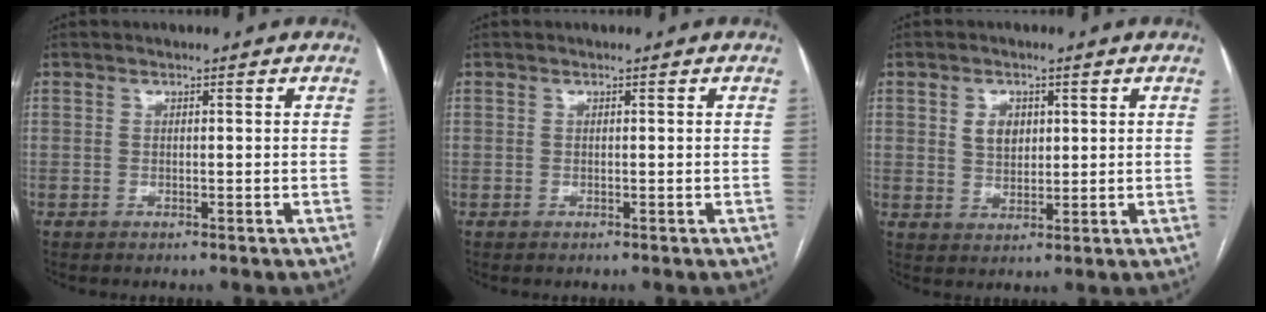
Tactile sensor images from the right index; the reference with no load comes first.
{"total": 0.0}
{"total": 3.6, "force": [1.4, 2.5, 2.1], "torque": [-0.040, 0.002, 0.031]}